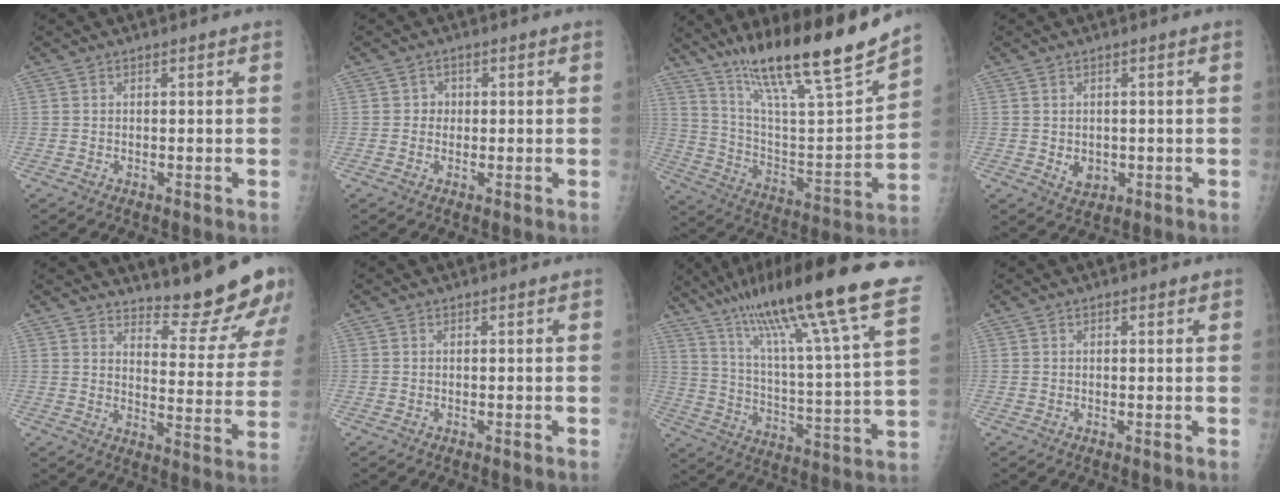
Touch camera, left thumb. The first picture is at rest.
{"total": 1.9, "force": [0.1, 1.8, 0.6], "torque": [0.005, 0.005, -0.004]}
{"total": 24.3, "force": [18.2, 2.7, 15.8], "torque": [-0.236, -0.073, 0.316]}
{"total": 3.3, "force": [-0.4, 2.6, 1.9], "torque": [-0.016, -0.001, 0.005]}
{"total": 15.1, "force": [13.8, 2.5, 5.5], "torque": [-0.041, -0.138, 0.178]}
{"total": 0.0}
{"total": 29.2, "force": [20.2, 2.6, 20.9], "torque": [-0.331, -0.061, 0.310]}
{"total": 1.0, "force": [0.5, 0.5, 0.7], "torque": [-0.006, 0.000, 0.005]}